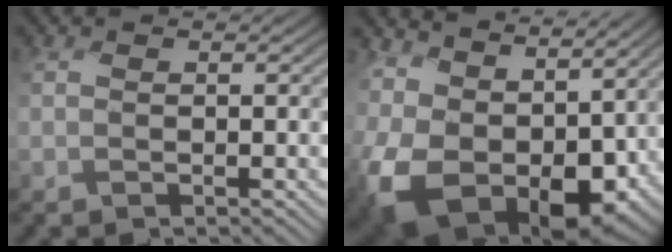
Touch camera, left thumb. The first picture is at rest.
{"total": 16.4, "force": [-1.6, 11.3, 11.8], "torque": [-0.247, -0.027, 0.002]}